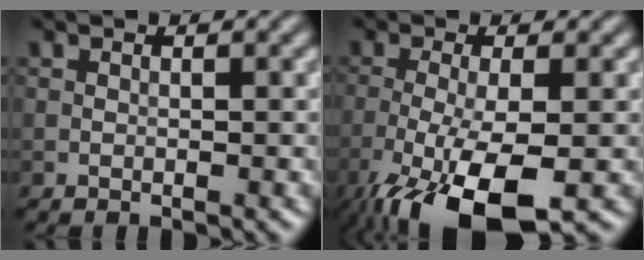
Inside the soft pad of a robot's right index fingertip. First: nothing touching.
{"total": 9.2, "force": [-4.9, 2.5, 7.4], "torque": [-0.146, -0.016, -0.087]}